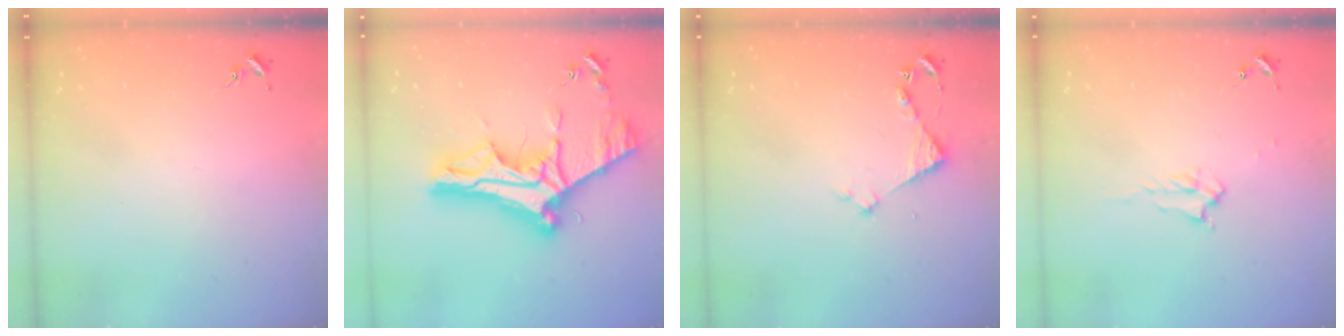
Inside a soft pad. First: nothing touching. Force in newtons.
{"total": 13.3, "press": 13.2, "slide": 1.4}
{"total": 3.1, "press": 3.1, "slide": 0.3}
{"total": 1.7, "press": 1.6, "slide": 0.2}